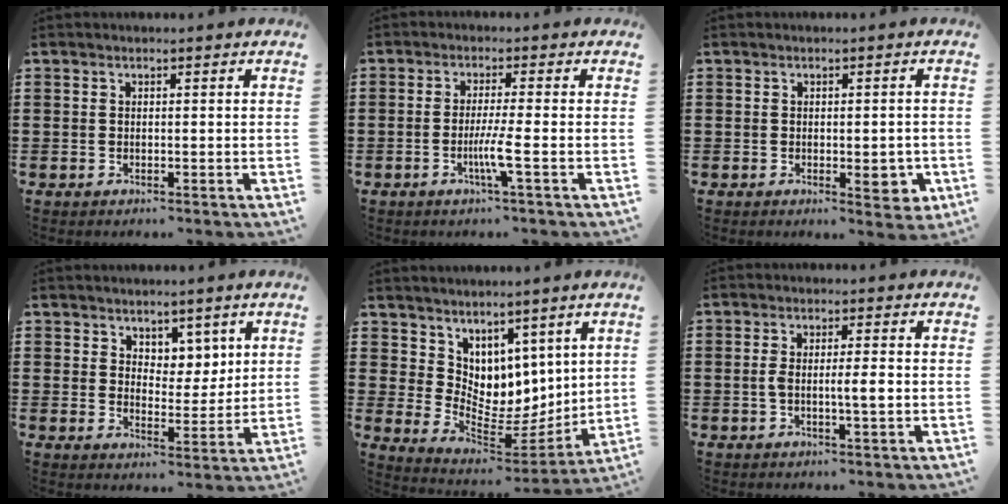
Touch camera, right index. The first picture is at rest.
{"total": 4.3, "force": [-1.4, -0.4, 4.0], "torque": [-0.077, -0.015, -0.029]}
{"total": 3.2, "force": [-0.9, 1.3, 2.8], "torque": [-0.044, 0.001, -0.013]}
{"total": 4.9, "force": [3.4, 3.5, 0.6], "torque": [-0.024, 0.000, 0.061]}
{"total": 6.7, "force": [4.9, 4.4, -0.9], "torque": [-0.026, -0.064, 0.094]}
{"total": 3.5, "force": [-0.6, 0.5, 3.5], "torque": [-0.063, -0.001, -0.013]}